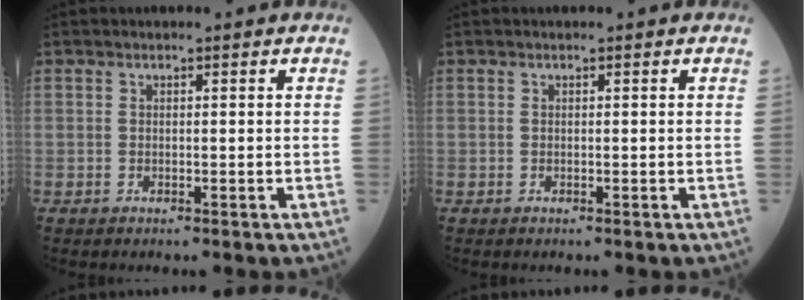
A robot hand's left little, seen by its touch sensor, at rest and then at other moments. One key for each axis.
{"total": 0.0}